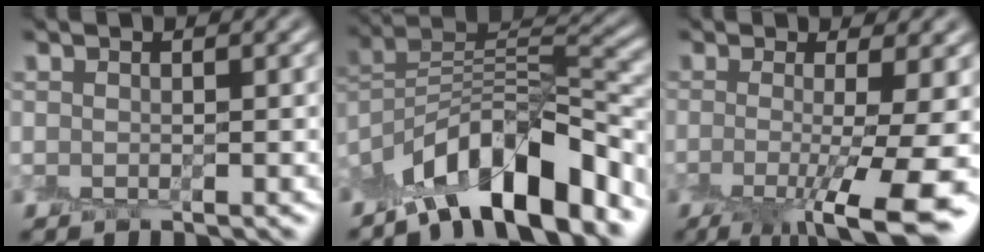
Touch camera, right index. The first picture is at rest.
{"total": 10.6, "force": [-7.4, 3.3, 6.9], "torque": [-0.098, 0.021, -0.140]}
{"total": 9.9, "force": [-2.0, 2.5, 9.3], "torque": [-0.136, -0.010, -0.022]}